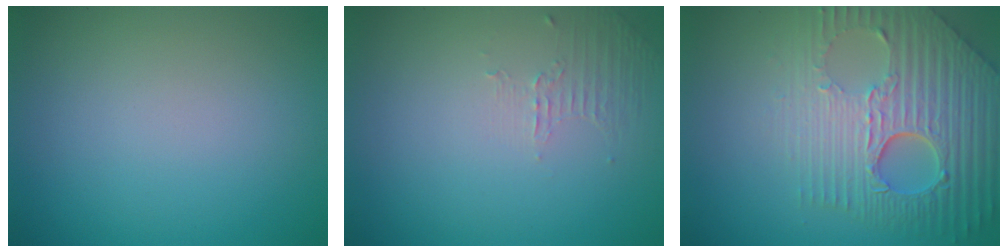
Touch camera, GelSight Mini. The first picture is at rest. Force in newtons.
{"total": 1.1, "press": 0.2, "slide": 1.0}
{"total": 9.0, "press": 6.1, "slide": 6.6}